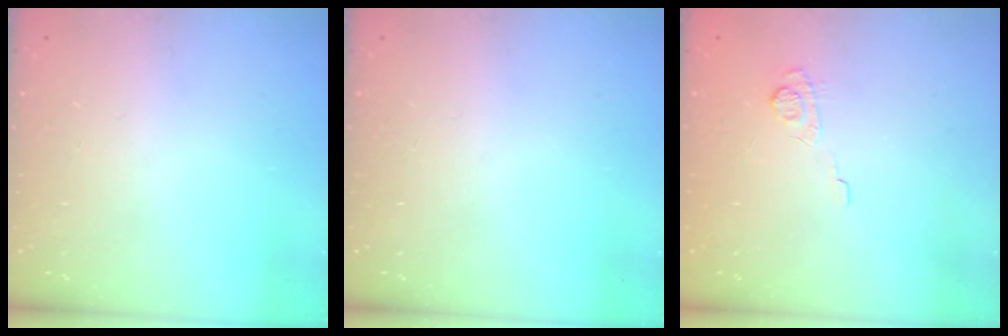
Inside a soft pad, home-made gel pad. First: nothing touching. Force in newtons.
{"total": 0.0}
{"total": 8.2, "press": 8.0, "slide": 1.5}